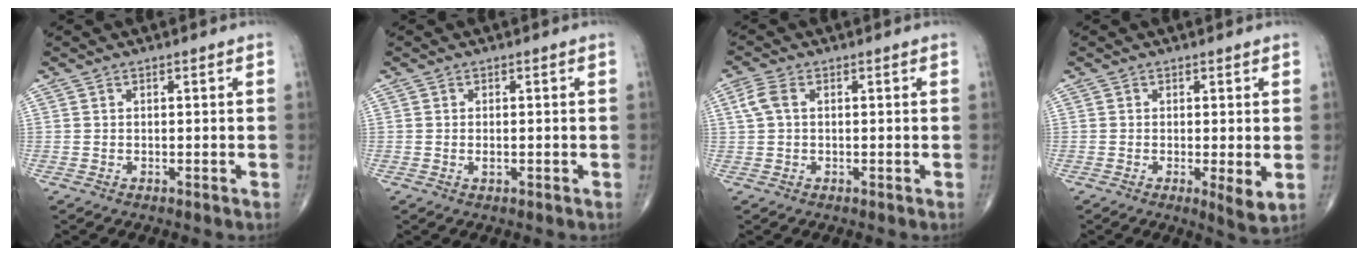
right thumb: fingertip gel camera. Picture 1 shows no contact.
{"total": 1.0, "force": [-0.2, 0.4, 0.8], "torque": [-0.013, 0.000, -0.002]}
{"total": 3.3, "force": [0.6, 1.9, 2.6], "torque": [-0.071, 0.012, 0.010]}
{"total": 3.9, "force": [-0.4, 0.9, 3.7], "torque": [-0.063, -0.015, -0.011]}